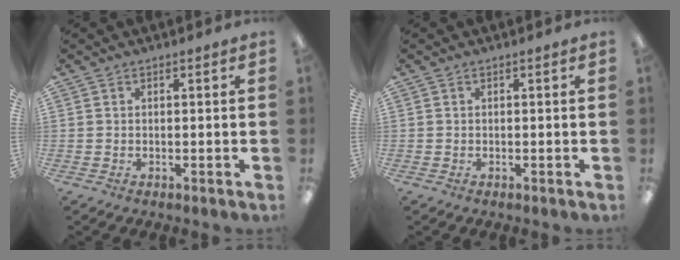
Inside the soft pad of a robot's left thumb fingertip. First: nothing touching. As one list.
[{"total": 0.0}]